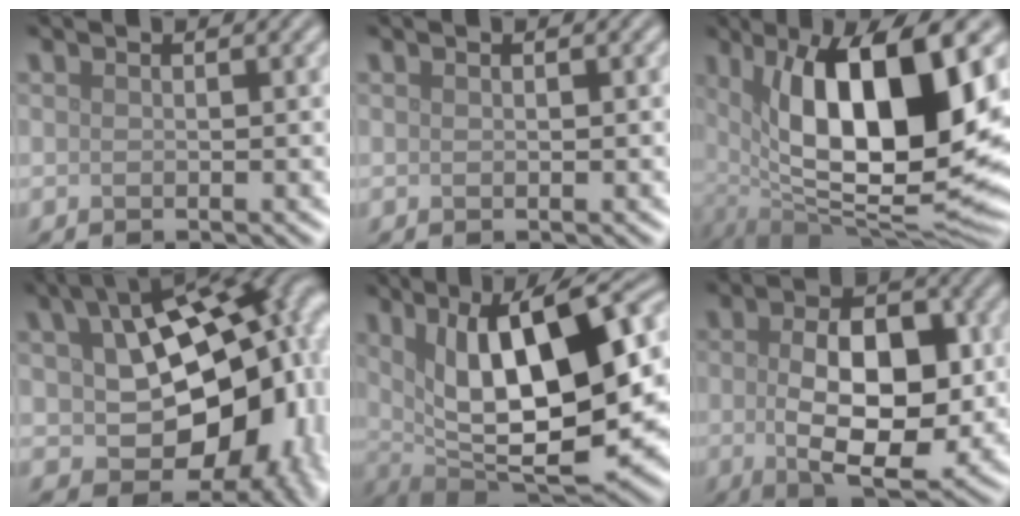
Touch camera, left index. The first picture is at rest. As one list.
[{"total": 0.0}, {"total": 14.4, "force": [3.6, 5.5, 12.8], "torque": [-0.193, -0.011, 0.066]}, {"total": 20.3, "force": [1.5, 12.9, 15.6], "torque": [-0.210, -0.020, 0.065]}, {"total": 17.5, "force": [3.6, 7.5, 15.4], "torque": [-0.213, 0.007, 0.069]}, {"total": 9.3, "force": [-0.3, 4.9, 8.0], "torque": [-0.123, -0.002, -0.007]}]